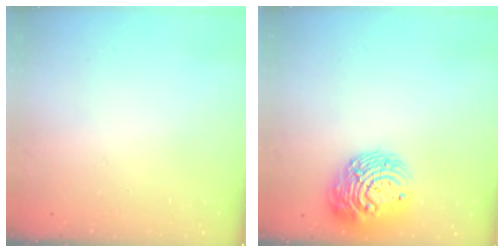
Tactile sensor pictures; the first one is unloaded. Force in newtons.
{"total": 13.0, "press": 13.0, "slide": 1.1}